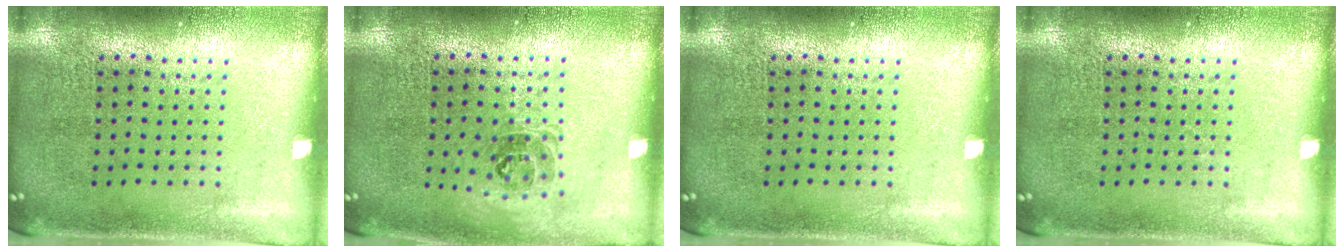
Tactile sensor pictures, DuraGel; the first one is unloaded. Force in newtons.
{"total": 1.1, "press": 0.9, "slide": 0.5}
{"total": 0.0}
{"total": 0.0}